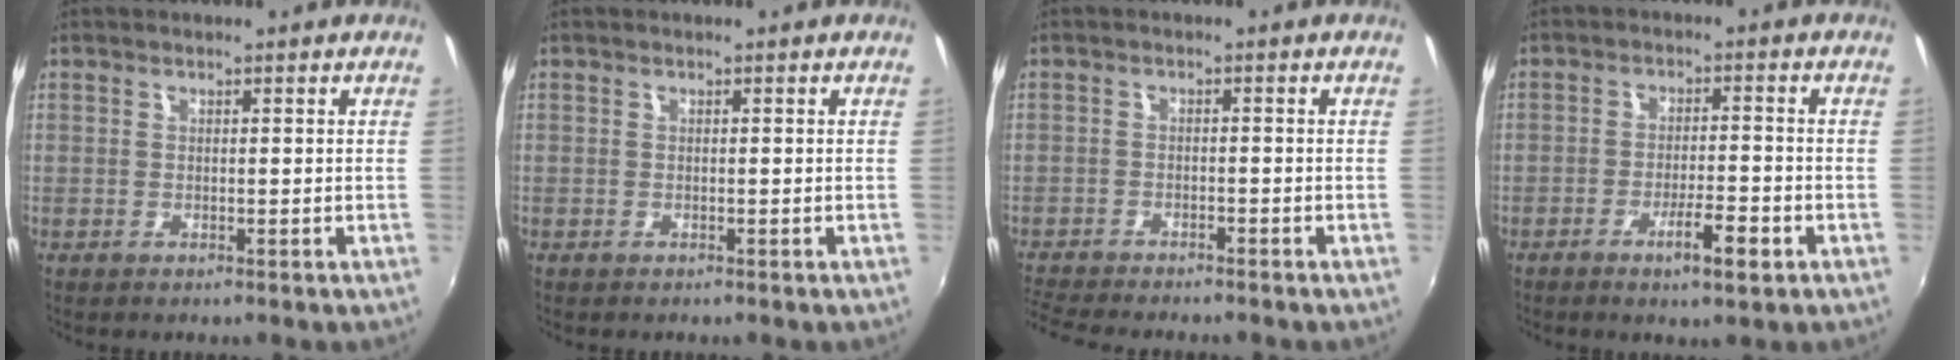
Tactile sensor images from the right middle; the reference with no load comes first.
{"total": 0.0}
{"total": 7.8, "force": [-7.2, 0.9, 2.8], "torque": [-0.080, -0.021, -0.122]}
{"total": 5.6, "force": [-2.9, 0.8, 4.6], "torque": [-0.090, -0.007, -0.045]}